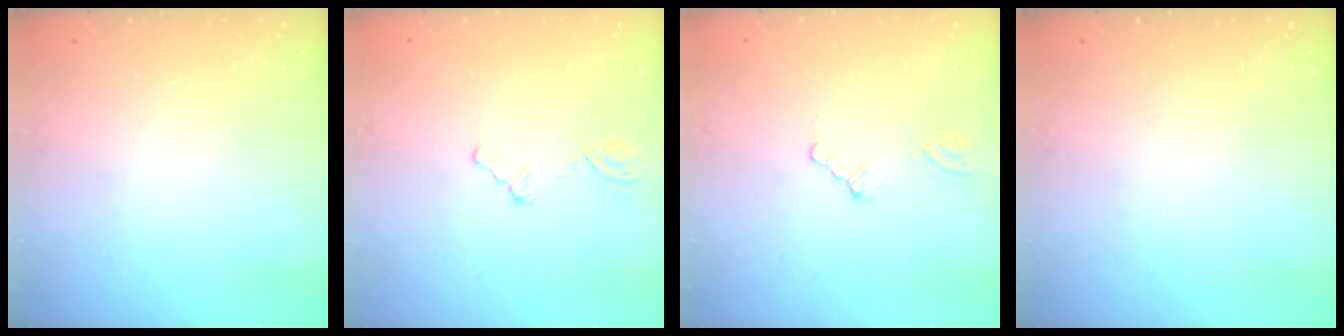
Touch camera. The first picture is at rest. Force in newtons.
{"total": 1.2, "press": 1.1, "slide": 0.3}
{"total": 0.0}
{"total": 0.0}